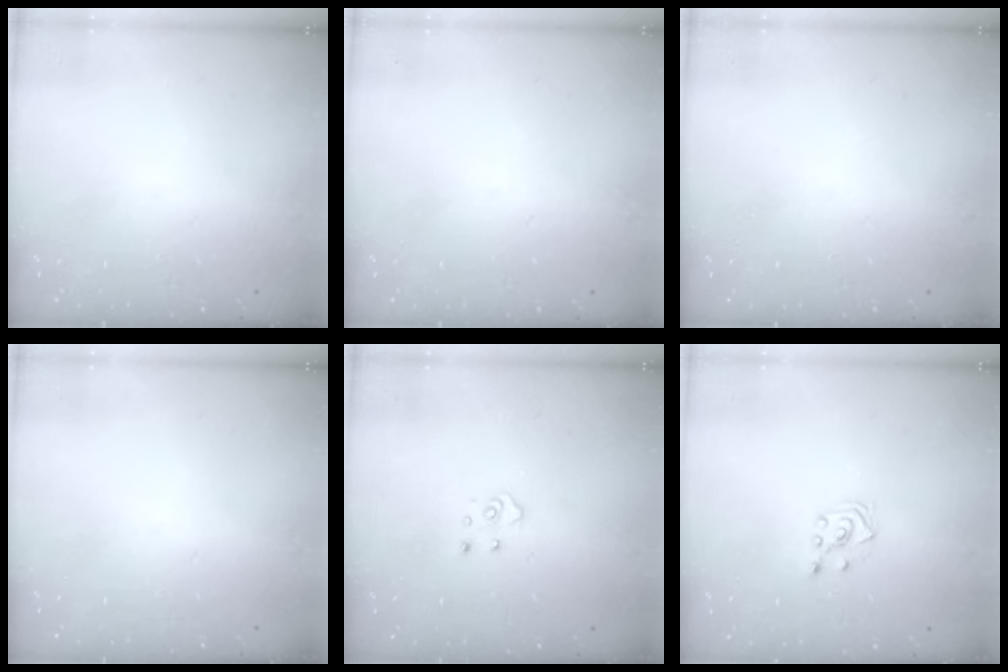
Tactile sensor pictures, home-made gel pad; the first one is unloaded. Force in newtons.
{"total": 0.0}
{"total": 0.0}
{"total": 0.0}
{"total": 4.0, "press": 4.0, "slide": 0.4}
{"total": 3.7, "press": 3.6, "slide": 0.8}